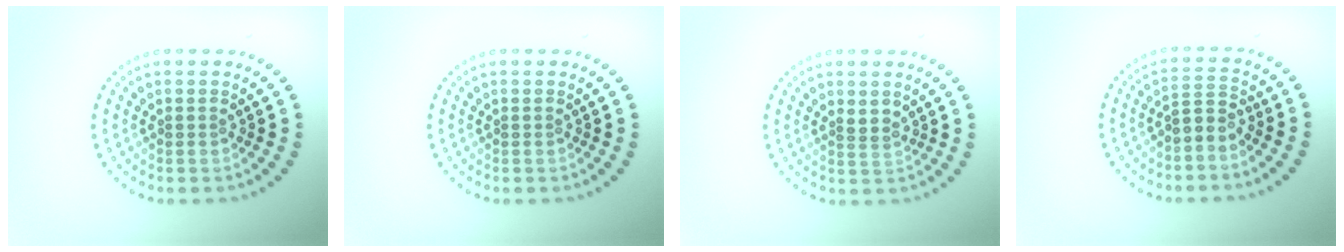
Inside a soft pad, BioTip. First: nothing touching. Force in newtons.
{"total": 0.0}
{"total": 1.6, "press": 1.2, "slide": 1.0}
{"total": 2.1, "press": 1.6, "slide": 1.4}